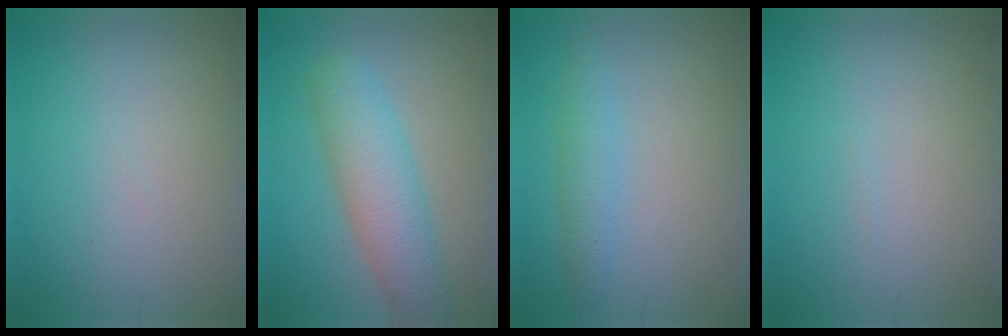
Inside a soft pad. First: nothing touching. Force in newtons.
{"total": 5.3, "press": 5.3, "slide": 0.2}
{"total": 2.0, "press": 2.0, "slide": 0.1}
{"total": 0.0}